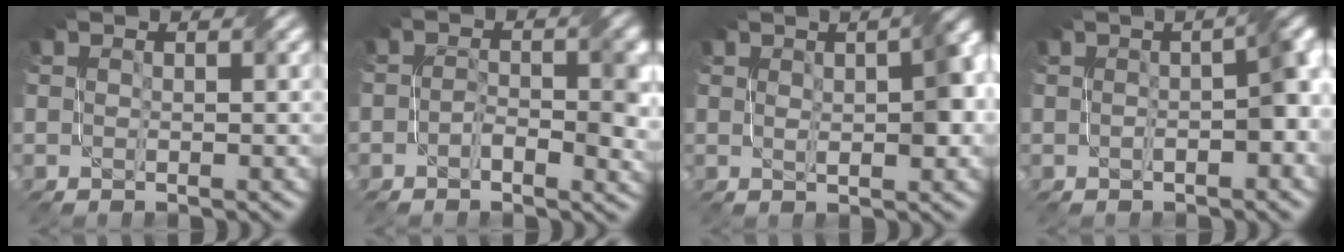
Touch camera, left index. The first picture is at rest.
{"total": 3.8, "force": [-0.6, 1.7, 3.3], "torque": [-0.050, -0.002, -0.014]}
{"total": 5.3, "force": [0.7, 1.8, 4.9], "torque": [-0.063, 0.014, 0.011]}
{"total": 4.6, "force": [-0.2, 1.2, 4.5], "torque": [-0.059, 0.013, -0.001]}